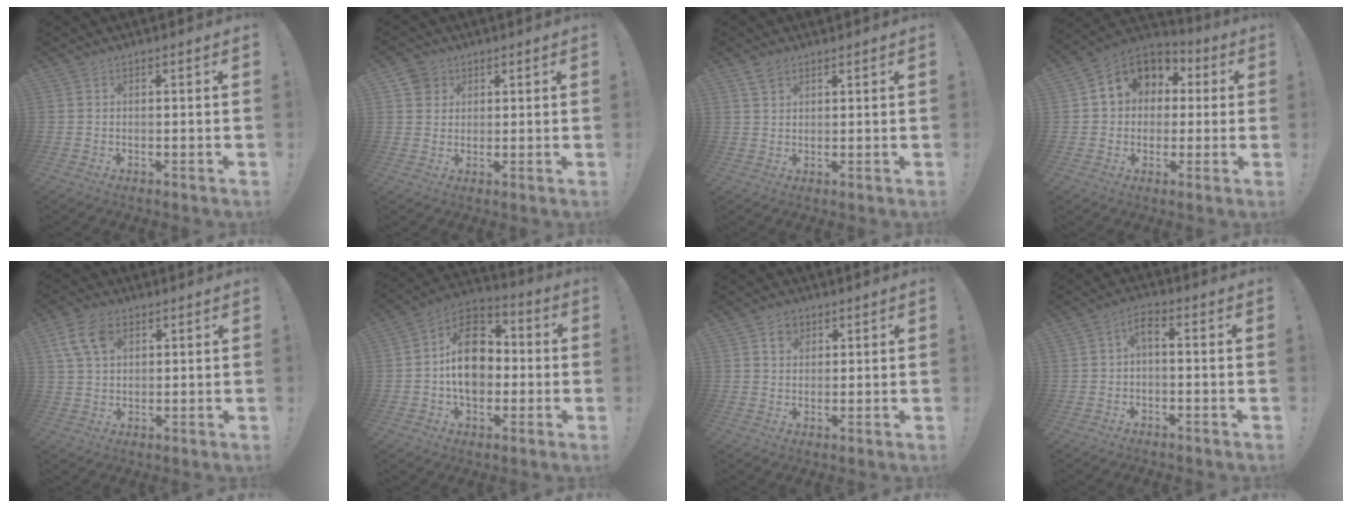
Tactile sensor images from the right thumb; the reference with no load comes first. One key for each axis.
{"total": 4.5, "fx": 2.4, "fy": 3.8, "fz": 0.6, "tx": -0.004, "ty": -0.009, "tz": 0.045}
{"total": 3.0, "fx": 2.2, "fy": 1.7, "fz": 1.0, "tx": -0.009, "ty": -0.011, "tz": 0.041}
{"total": 10.3, "fx": 2.7, "fy": 8.9, "fz": 4.3, "tx": -0.060, "ty": -0.008, "tz": 0.055}
{"total": 9.4, "fx": 3.9, "fy": 6.2, "fz": 5.9, "tx": -0.111, "ty": 0.002, "tz": 0.078}
{"total": 17.5, "fx": -0.2, "fy": 13.0, "fz": 11.7, "tx": -0.181, "ty": 0.028, "tz": 0.005}
{"total": 3.9, "fx": 2.1, "fy": 3.1, "fz": 1.1, "tx": -0.009, "ty": -0.004, "tz": 0.037}
{"total": 3.5, "fx": -0.5, "fy": 1.3, "fz": 3.2, "tx": -0.069, "ty": 0.003, "tz": -0.012}